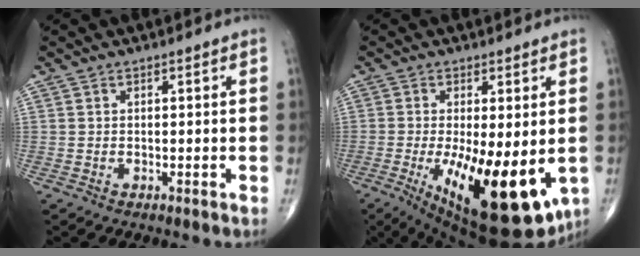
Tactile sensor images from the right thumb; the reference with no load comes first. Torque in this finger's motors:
{"motor_torque": [2.49, 2.31, 0.35, -0.23, 0.59]}